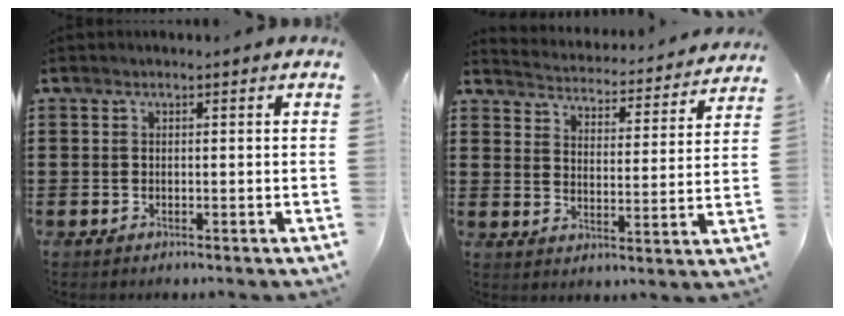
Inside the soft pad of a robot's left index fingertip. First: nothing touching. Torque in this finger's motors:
{"motor_torque": [0.71, -1.43, 0.02, 0.00]}